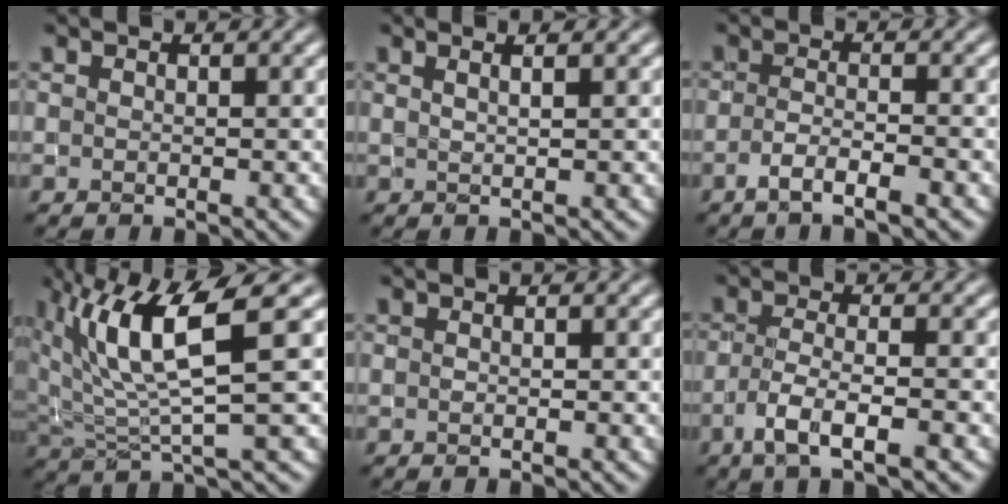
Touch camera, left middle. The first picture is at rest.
{"total": 2.3, "force": [1.4, 1.0, 1.5], "torque": [0.000, 0.005, -0.008]}
{"total": 2.8, "force": [-1.9, 0.6, 2.0], "torque": [-0.039, 0.000, -0.039]}
{"total": 8.1, "force": [3.4, 1.9, 7.1], "torque": [-0.144, 0.001, 0.068]}
{"total": 0.0}
{"total": 4.0, "force": [-2.3, 0.9, 3.1], "torque": [-0.066, -0.004, -0.045]}